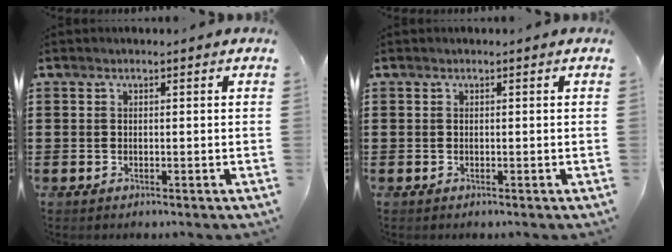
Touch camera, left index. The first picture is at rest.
{"total": 0.0}